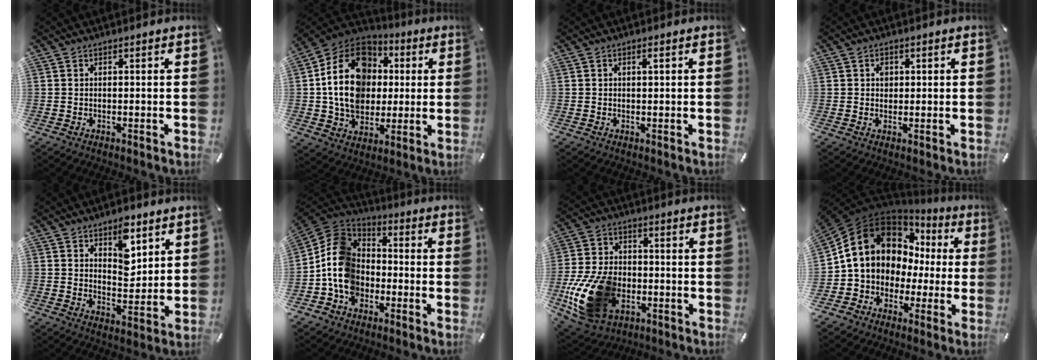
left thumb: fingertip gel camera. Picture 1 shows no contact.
{"total": 19.5, "force": [1.9, 15.8, 11.2], "torque": [-0.221, 0.000, 0.037]}
{"total": 1.1, "force": [0.3, 0.6, 0.9], "torque": [-0.019, 0.004, 0.004]}
{"total": 2.2, "force": [0.3, 1.9, 1.0], "torque": [-0.005, 0.001, 0.000]}
{"total": 9.6, "force": [5.9, 5.5, 5.1], "torque": [-0.056, -0.042, 0.101]}
{"total": 13.3, "force": [-4.1, 11.1, 6.2], "torque": [-0.152, 0.032, -0.074]}
{"total": 18.7, "force": [-5.4, 13.2, 12.1], "torque": [-0.250, 0.029, -0.086]}
{"total": 13.3, "force": [3.0, 11.5, 5.9], "torque": [-0.116, -0.030, 0.057]}